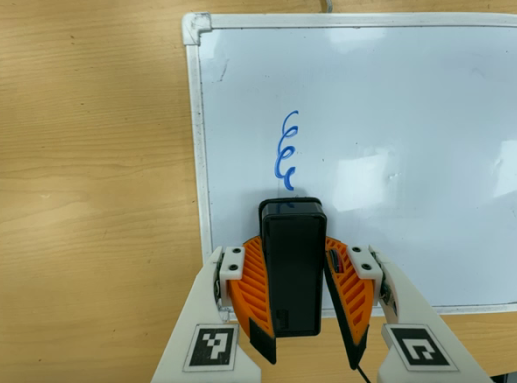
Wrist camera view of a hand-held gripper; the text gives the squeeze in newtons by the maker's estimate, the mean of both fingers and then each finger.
{"total": 10.1, "left": 9.6, "right": 10.5}